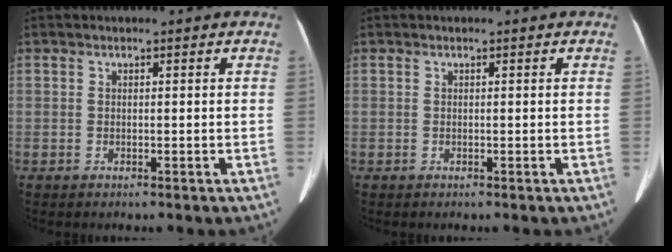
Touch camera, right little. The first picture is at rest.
{"total": 0.0}